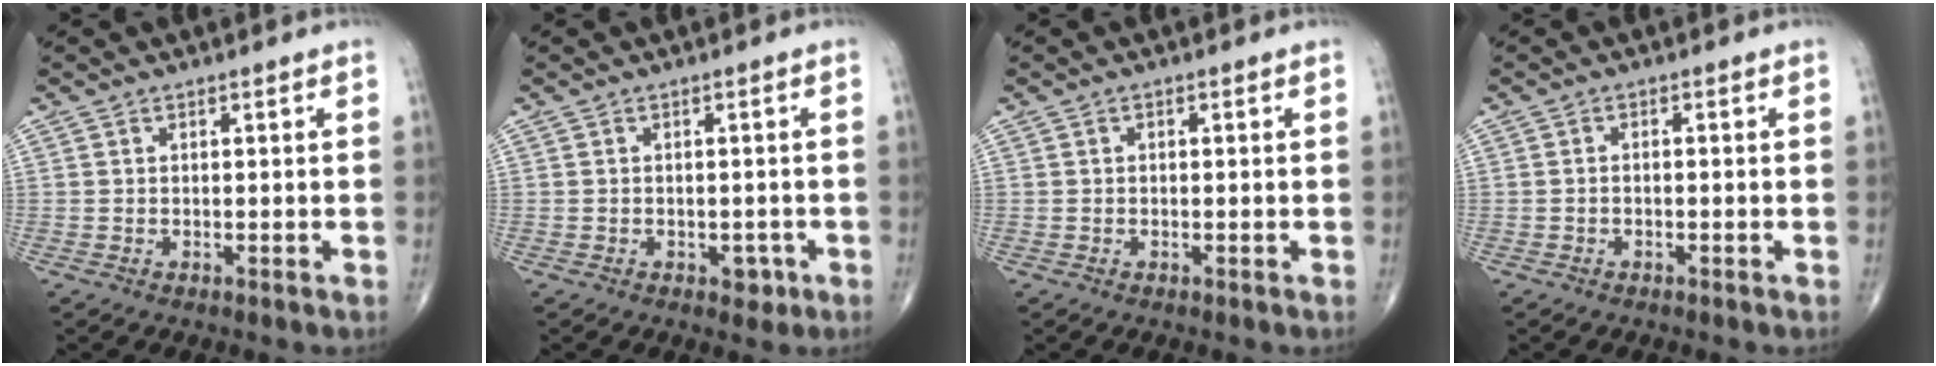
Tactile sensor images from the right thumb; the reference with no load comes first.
{"total": 2.3, "force": [-0.9, 1.6, 1.3], "torque": [-0.001, 0.007, -0.008]}
{"total": 0.6, "force": [0.1, 0.4, 0.5], "torque": [-0.005, 0.002, 0.000]}
{"total": 0.8, "force": [-0.4, 0.3, 0.6], "torque": [-0.009, 0.006, -0.009]}